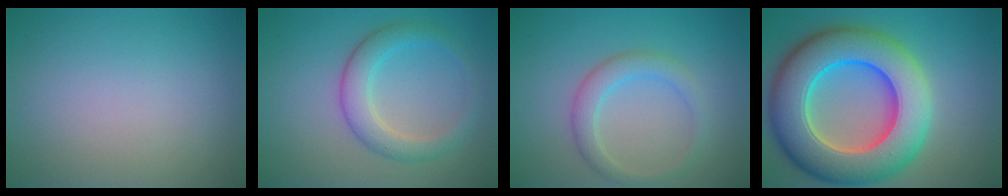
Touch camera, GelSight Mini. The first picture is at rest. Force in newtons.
{"total": 3.6, "press": 3.6, "slide": 0.1}
{"total": 2.7, "press": 2.7, "slide": 0.0}
{"total": 13.3, "press": 13.1, "slide": 2.2}